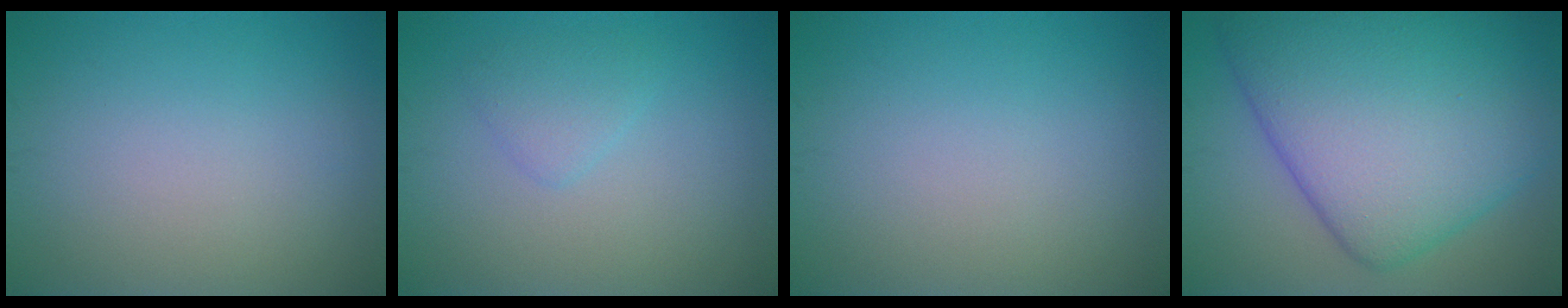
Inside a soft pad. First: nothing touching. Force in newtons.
{"total": 1.7, "press": 1.7, "slide": 0.1}
{"total": 0.0}
{"total": 14.2, "press": 14.2, "slide": 0.2}